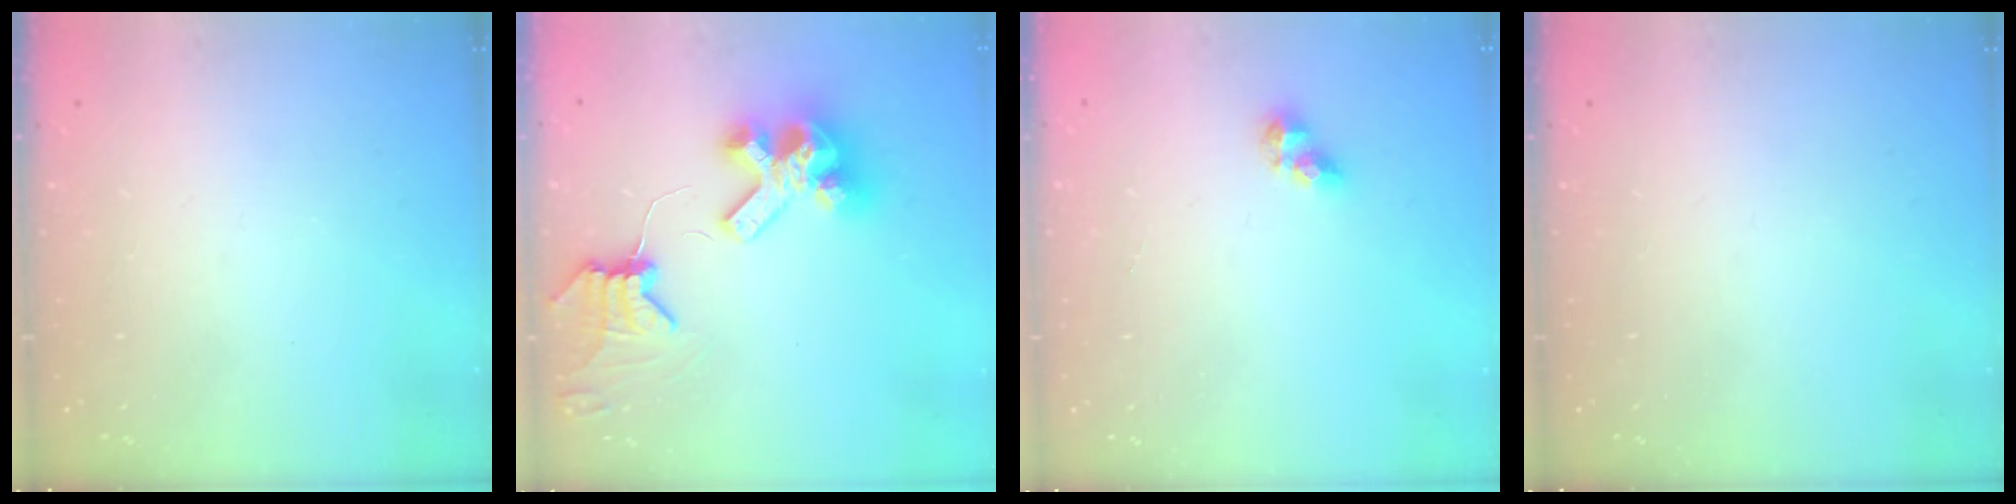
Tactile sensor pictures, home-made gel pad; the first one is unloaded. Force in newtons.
{"total": 10.6, "press": 10.5, "slide": 1.4}
{"total": 6.7, "press": 6.7, "slide": 0.8}
{"total": 0.0}